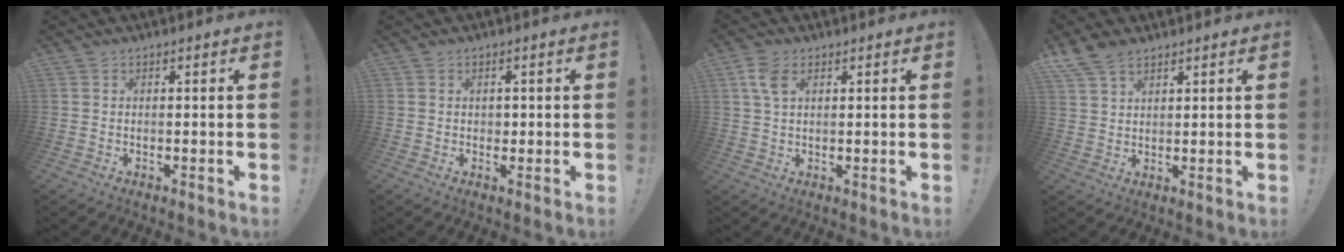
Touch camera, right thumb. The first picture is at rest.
{"total": 1.4, "force": [0.2, 1.3, 0.3], "torque": [-0.001, 0.000, 0.004]}
{"total": 5.6, "force": [2.2, 3.1, 4.1], "torque": [-0.085, -0.002, 0.041]}
{"total": 7.0, "force": [5.1, 3.6, 3.1], "torque": [-0.059, -0.020, 0.100]}